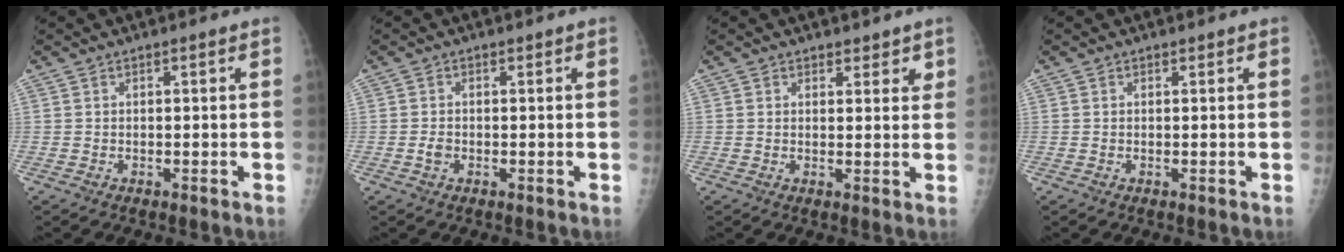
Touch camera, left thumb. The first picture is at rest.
{"total": 1.6, "force": [-0.4, 1.2, 0.9], "torque": [-0.010, 0.002, -0.008]}
{"total": 3.0, "force": [2.2, 1.8, 0.9], "torque": [0.019, -0.013, 0.027]}
{"total": 0.0}